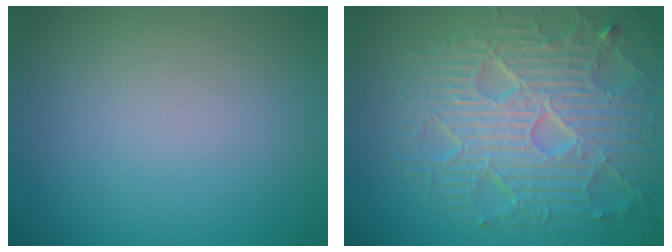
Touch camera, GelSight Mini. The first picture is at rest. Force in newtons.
{"total": 8.9, "press": 6.2, "slide": 6.4}